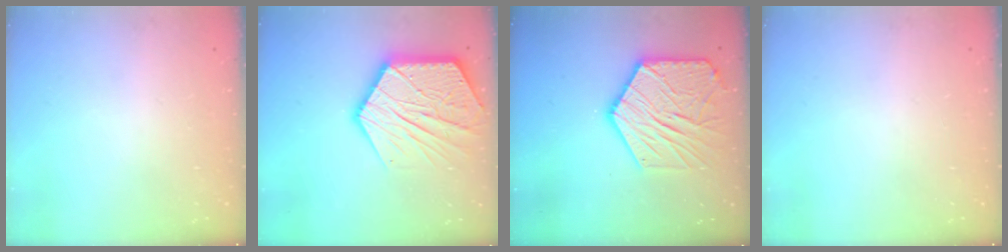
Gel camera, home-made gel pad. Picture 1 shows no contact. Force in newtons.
{"total": 21.9, "press": 21.9, "slide": 1.4}
{"total": 18.9, "press": 18.8, "slide": 1.8}
{"total": 0.0}